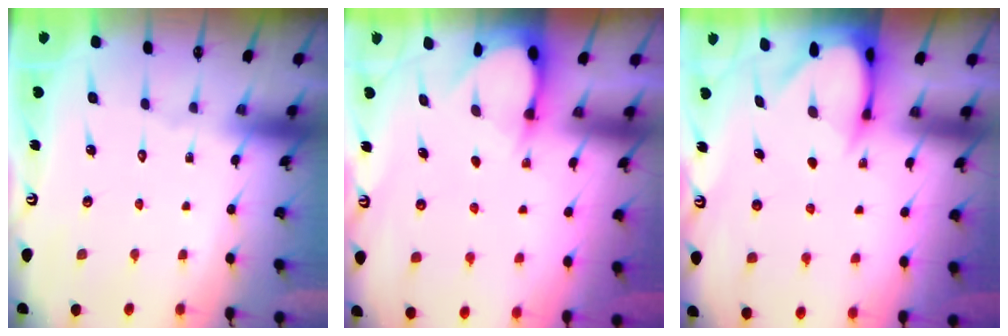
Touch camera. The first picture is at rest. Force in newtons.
{"total": 3.2, "press": 3.2, "slide": 0.3}
{"total": 3.2, "press": 3.2, "slide": 0.3}